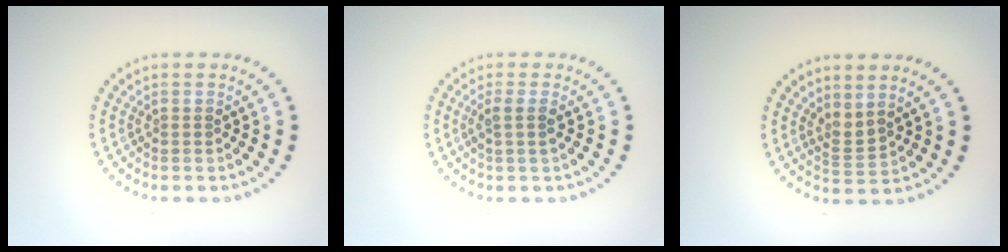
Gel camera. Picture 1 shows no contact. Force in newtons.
{"total": 1.5, "press": 1.2, "slide": 0.9}
{"total": 1.6, "press": 1.2, "slide": 1.0}